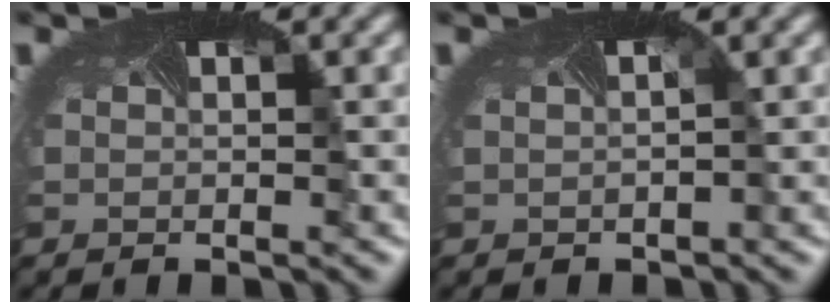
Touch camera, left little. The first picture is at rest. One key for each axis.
{"total": 0.5, "fx": 0.3, "fy": 0.4, "fz": 0.0, "tx": 0.006, "ty": 0.014, "tz": -0.003}